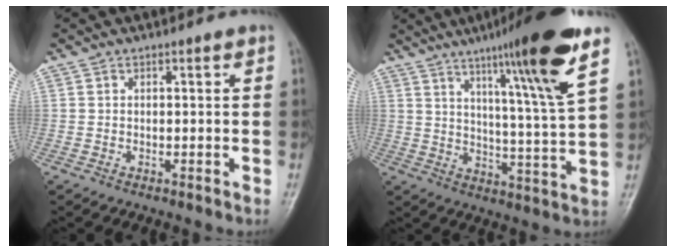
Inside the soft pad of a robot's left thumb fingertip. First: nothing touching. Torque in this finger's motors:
{"motor_torque": [0.94, 0.29, 1.50, -1.26, 0.42]}